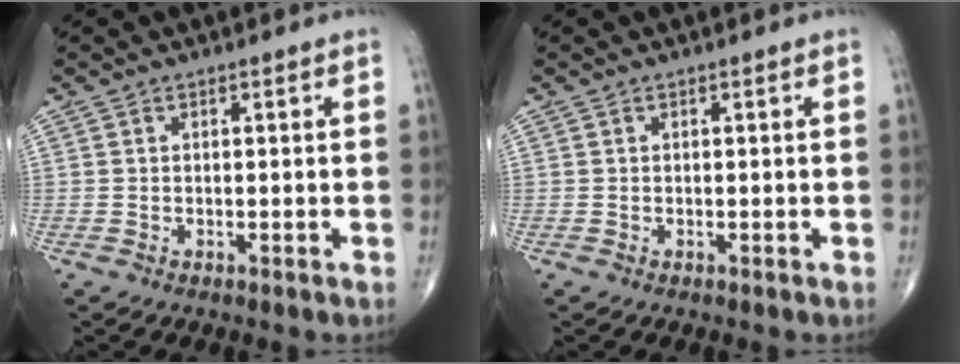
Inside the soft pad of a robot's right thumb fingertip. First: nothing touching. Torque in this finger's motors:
{"motor_torque": [0.00, 0.00, 0.00, 0.00, 0.00]}